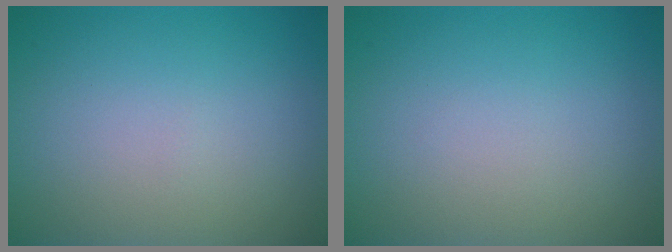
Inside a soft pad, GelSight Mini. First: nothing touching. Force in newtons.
{"total": 0.0}